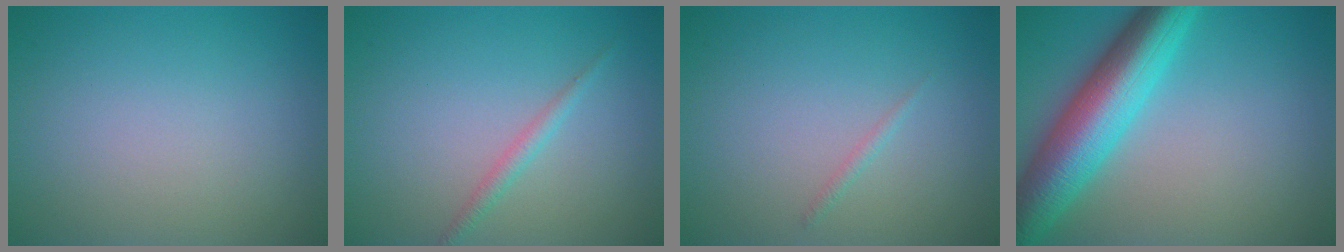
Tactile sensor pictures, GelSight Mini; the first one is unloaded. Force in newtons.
{"total": 1.3, "press": 1.3, "slide": 0.0}
{"total": 0.6, "press": 0.6, "slide": 0.0}
{"total": 9.0, "press": 9.0, "slide": 0.1}